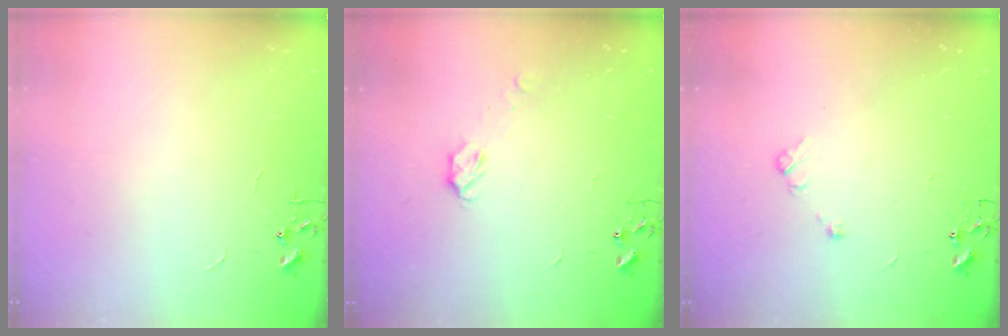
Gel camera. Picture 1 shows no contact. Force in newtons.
{"total": 3.9, "press": 3.9, "slide": 0.6}
{"total": 4.9, "press": 4.8, "slide": 1.2}